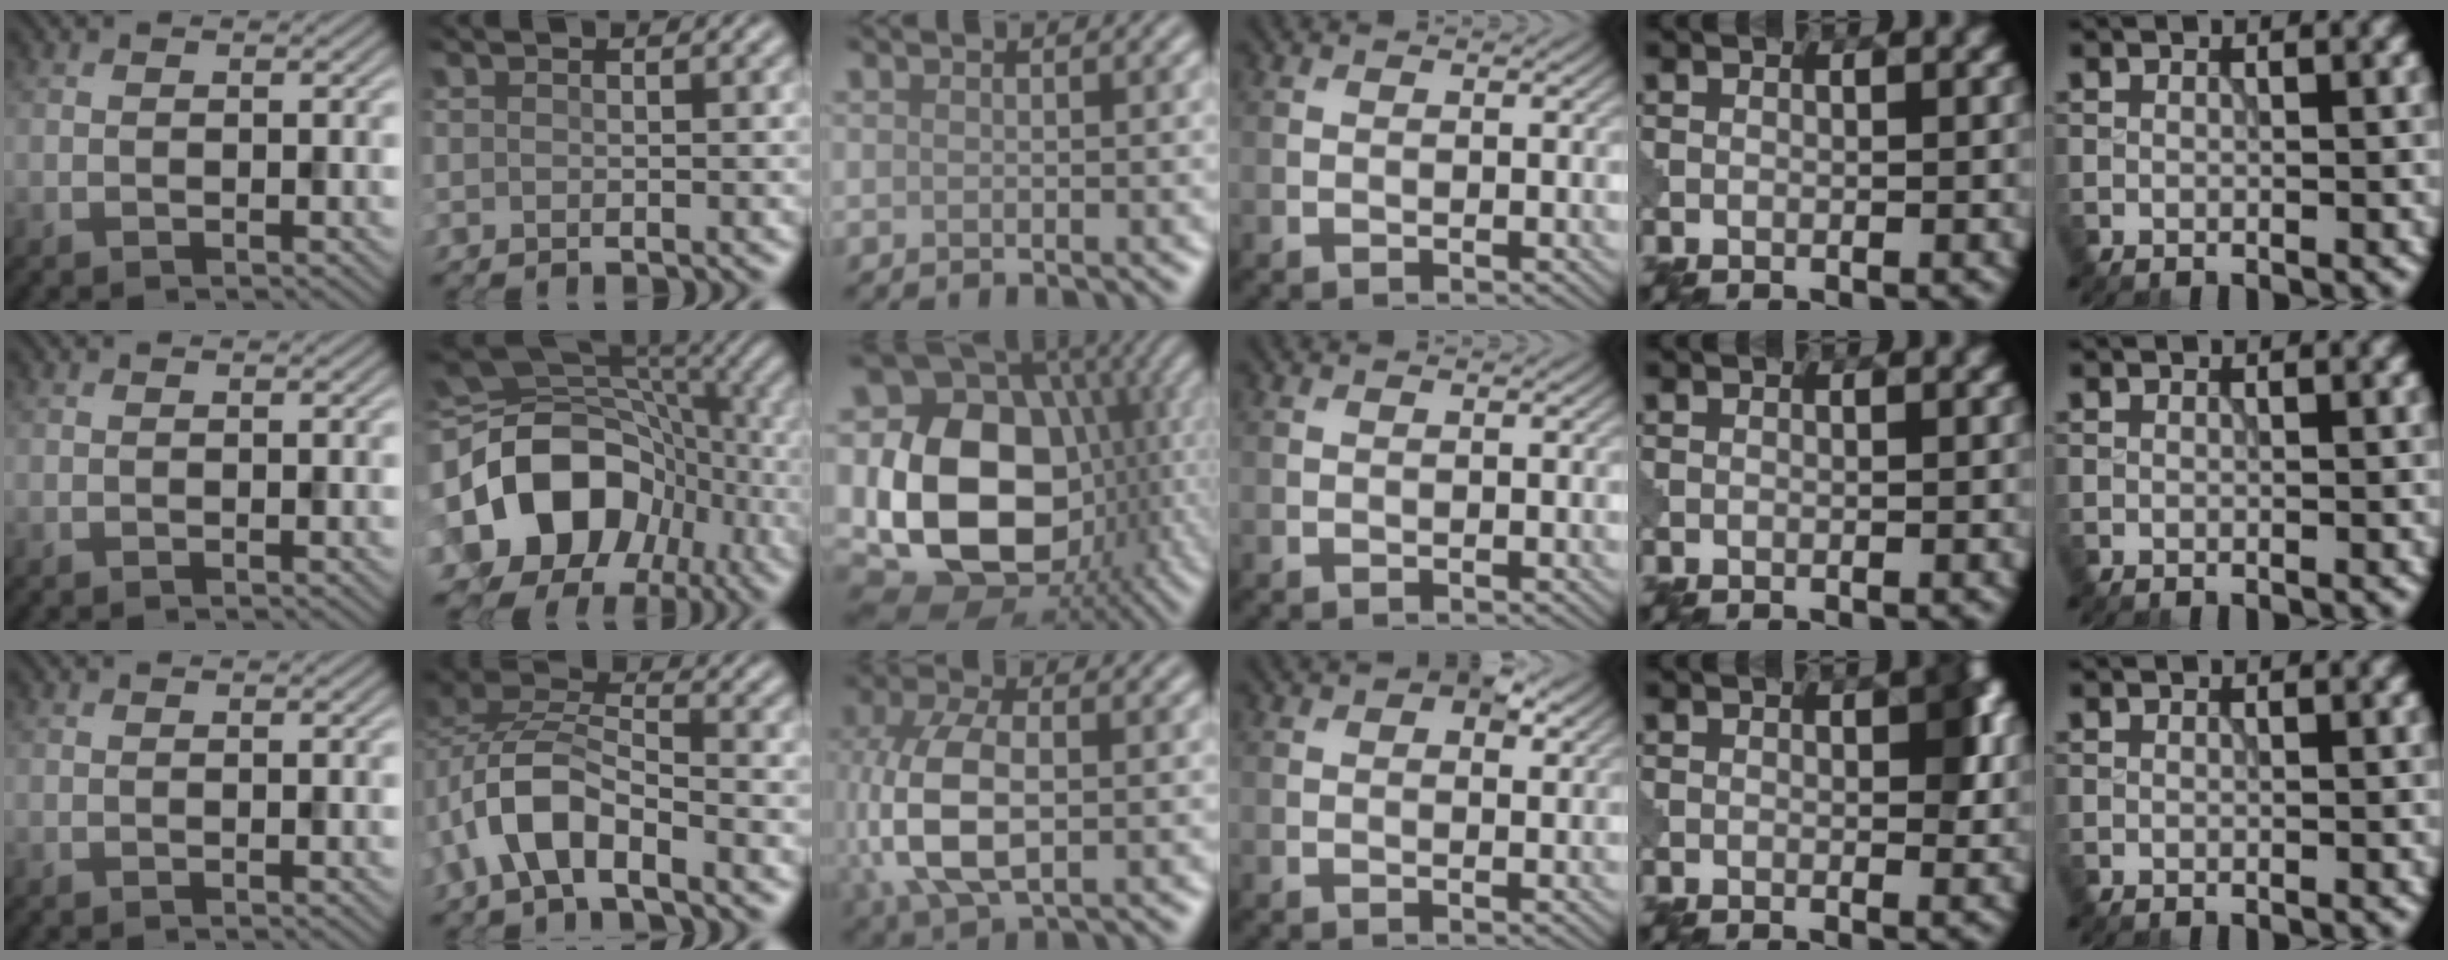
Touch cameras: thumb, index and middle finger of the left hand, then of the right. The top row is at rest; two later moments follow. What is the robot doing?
{"motion": "disassemble", "object": "puzzle pieces"}